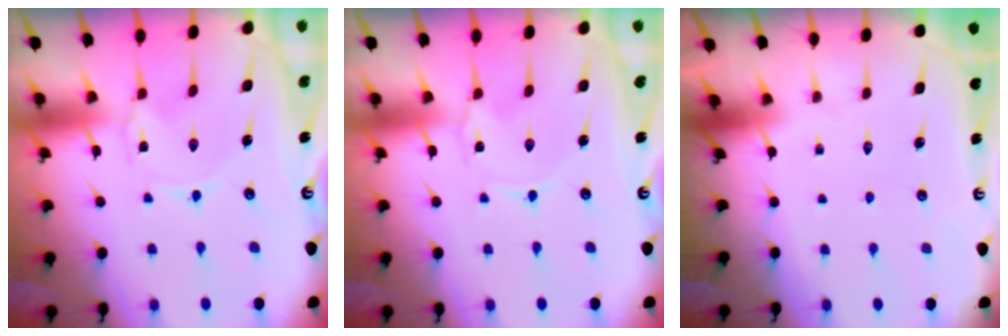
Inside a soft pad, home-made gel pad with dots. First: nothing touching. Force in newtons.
{"total": 0.0}
{"total": 0.0}